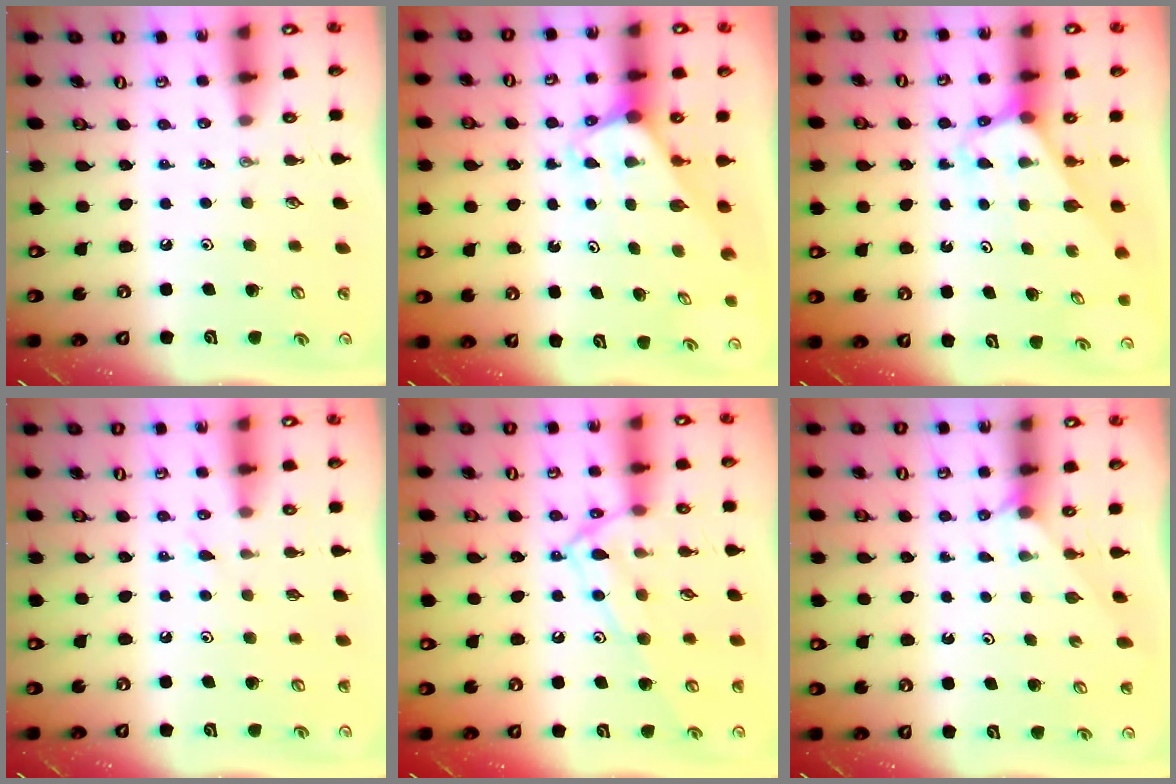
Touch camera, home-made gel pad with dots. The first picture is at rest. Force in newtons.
{"total": 2.1, "press": 2.1, "slide": 0.1}
{"total": 3.2, "press": 3.2, "slide": 0.2}
{"total": 6.5, "press": 6.5, "slide": 0.6}
{"total": 13.2, "press": 13.1, "slide": 0.9}
{"total": 2.5, "press": 2.5, "slide": 0.2}